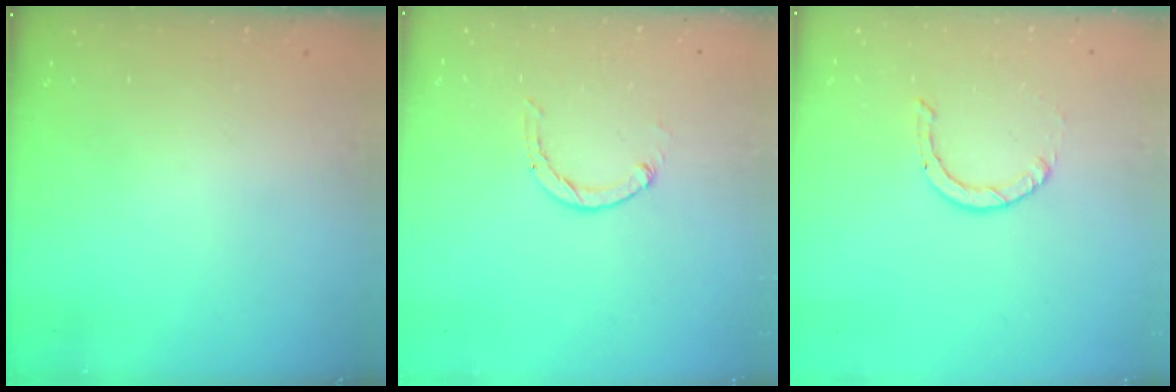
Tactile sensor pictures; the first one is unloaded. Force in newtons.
{"total": 0.8, "press": 0.8, "slide": 0.2}
{"total": 0.9, "press": 0.9, "slide": 0.1}